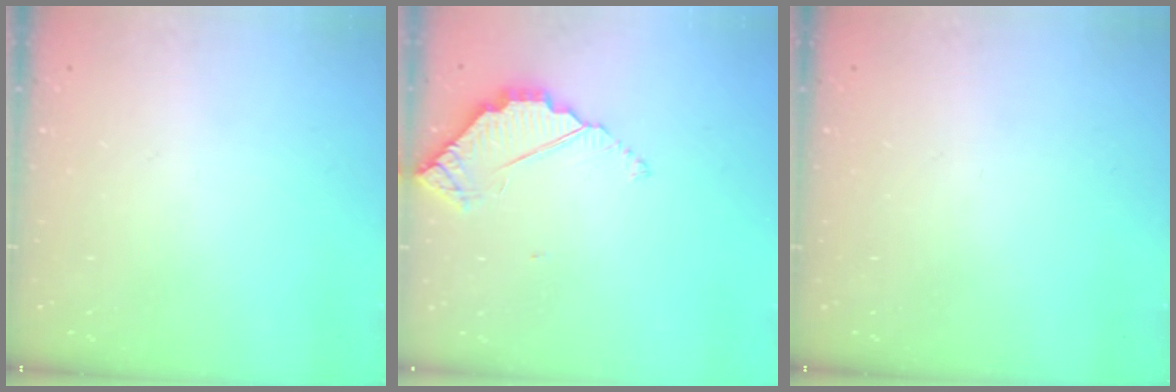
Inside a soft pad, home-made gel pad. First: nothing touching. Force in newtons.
{"total": 3.3, "press": 3.3, "slide": 0.3}
{"total": 0.0}